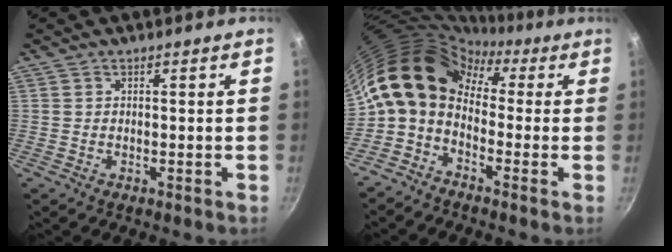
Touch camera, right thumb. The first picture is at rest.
{"total": 13.4, "force": [1.0, 9.6, 9.3], "torque": [-0.159, 0.038, -0.008]}